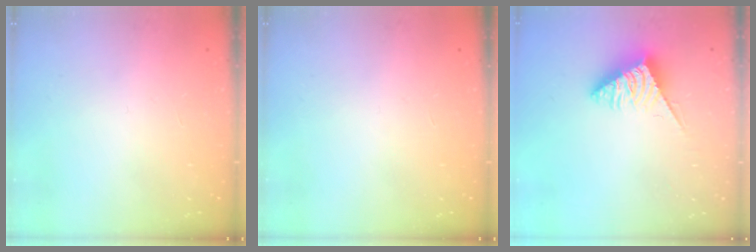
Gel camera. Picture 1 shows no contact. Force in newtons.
{"total": 0.0}
{"total": 4.8, "press": 4.8, "slide": 0.5}